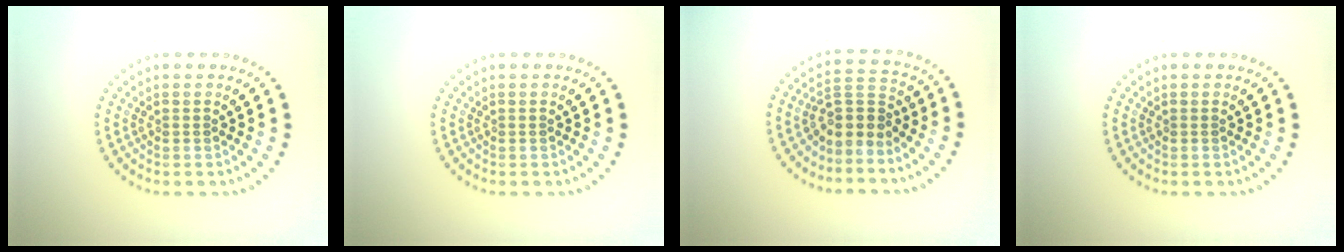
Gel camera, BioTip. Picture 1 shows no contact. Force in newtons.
{"total": 0.0}
{"total": 2.9, "press": 2.1, "slide": 2.1}
{"total": 0.0}